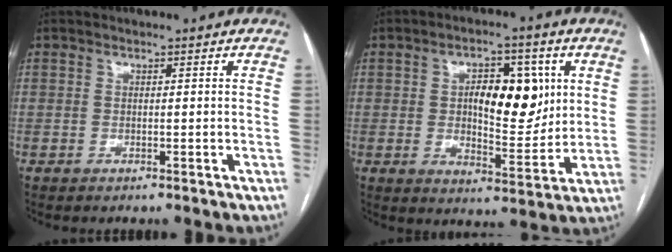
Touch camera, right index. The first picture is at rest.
{"total": 10.8, "force": [2.5, 4.7, 9.4], "torque": [-0.138, 0.009, 0.043]}